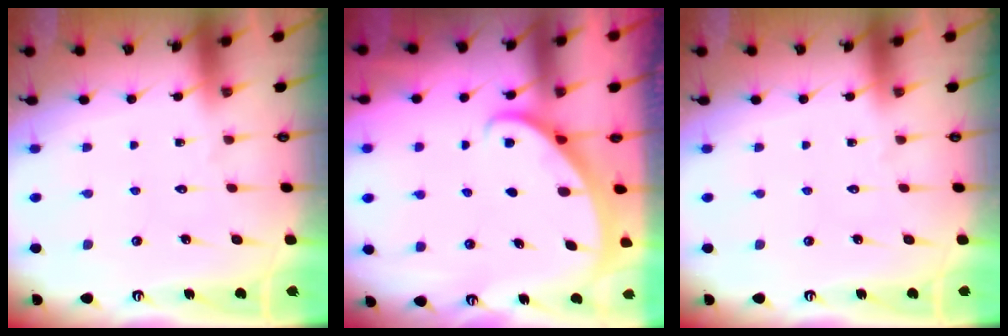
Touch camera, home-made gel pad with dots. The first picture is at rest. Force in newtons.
{"total": 1.4, "press": 1.4, "slide": 0.1}
{"total": 0.0}